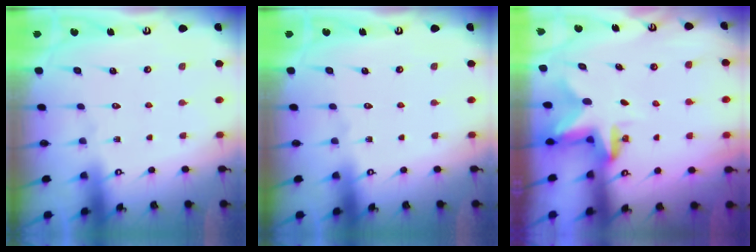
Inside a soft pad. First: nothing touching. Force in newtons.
{"total": 0.0}
{"total": 2.4, "press": 2.4, "slide": 0.4}